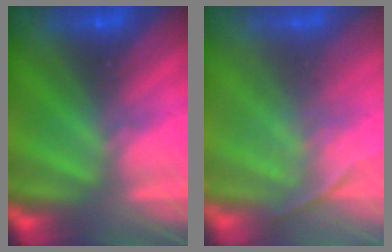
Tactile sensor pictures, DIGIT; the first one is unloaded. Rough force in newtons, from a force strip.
{"total": 1.8}